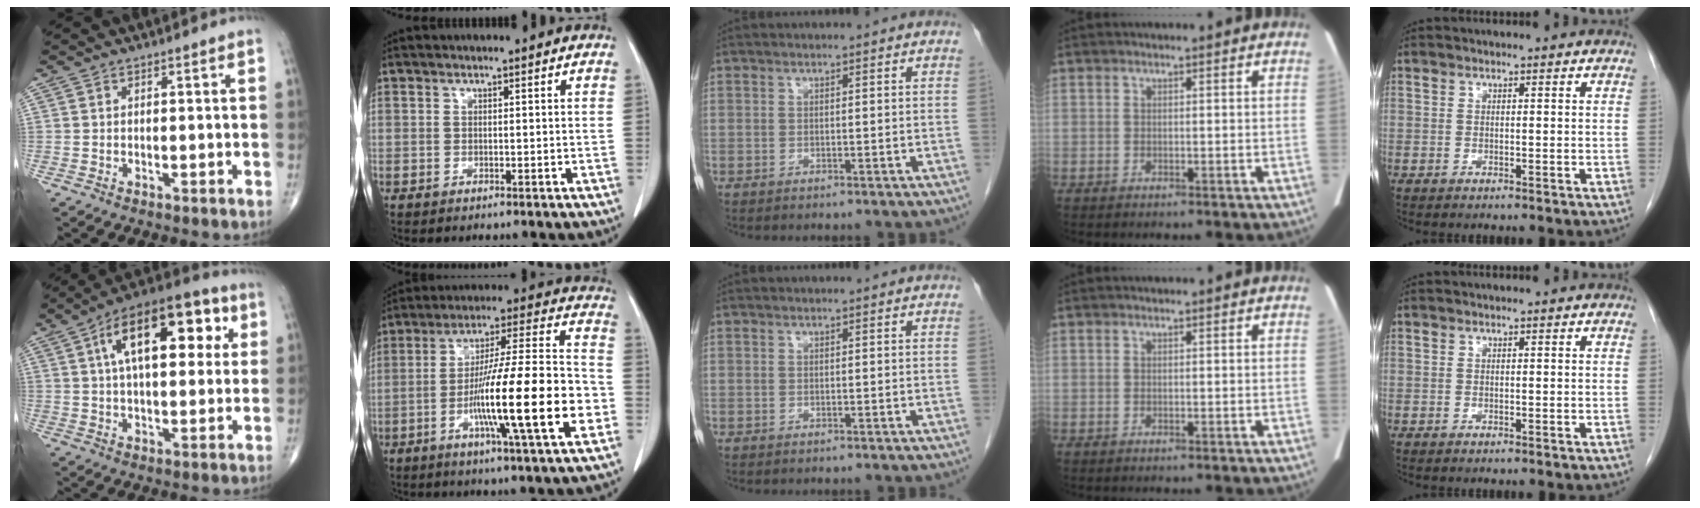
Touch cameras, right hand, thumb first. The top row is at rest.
{"thumb": {"total": 20.2, "force": [6.0, 9.7, 16.7], "torque": [-0.230, 0.017, 0.082]}, "index": {"total": 20.3, "force": [-5.9, 0.5, 19.4], "torque": [-0.309, -0.006, -0.099]}}